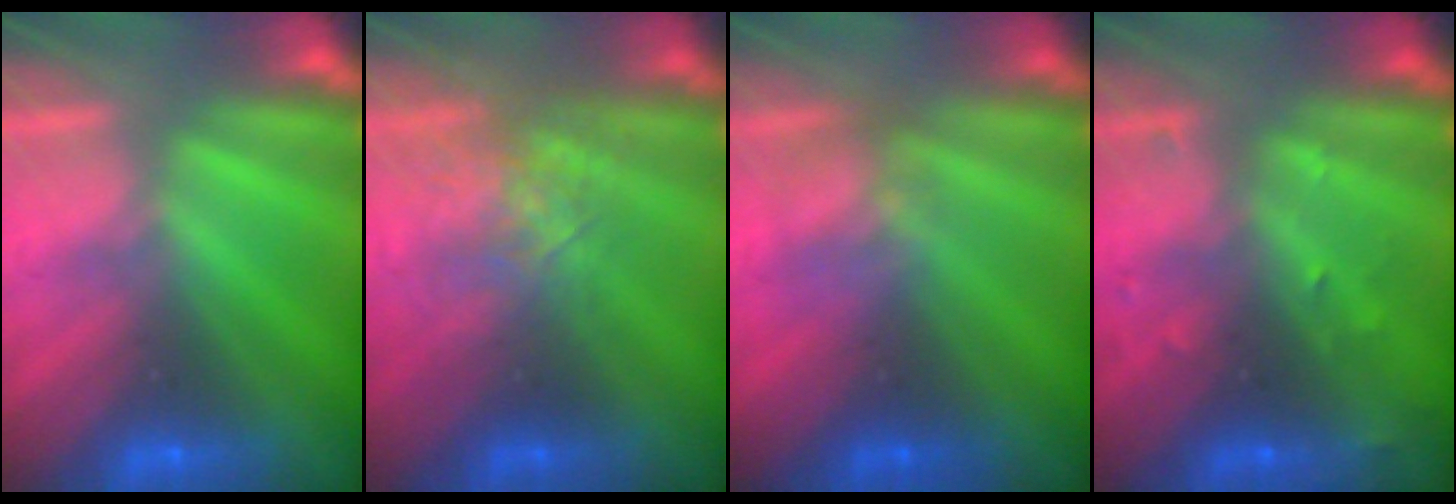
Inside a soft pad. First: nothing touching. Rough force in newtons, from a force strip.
{"total": 2.6}
{"total": 2.4}
{"total": 2.9}